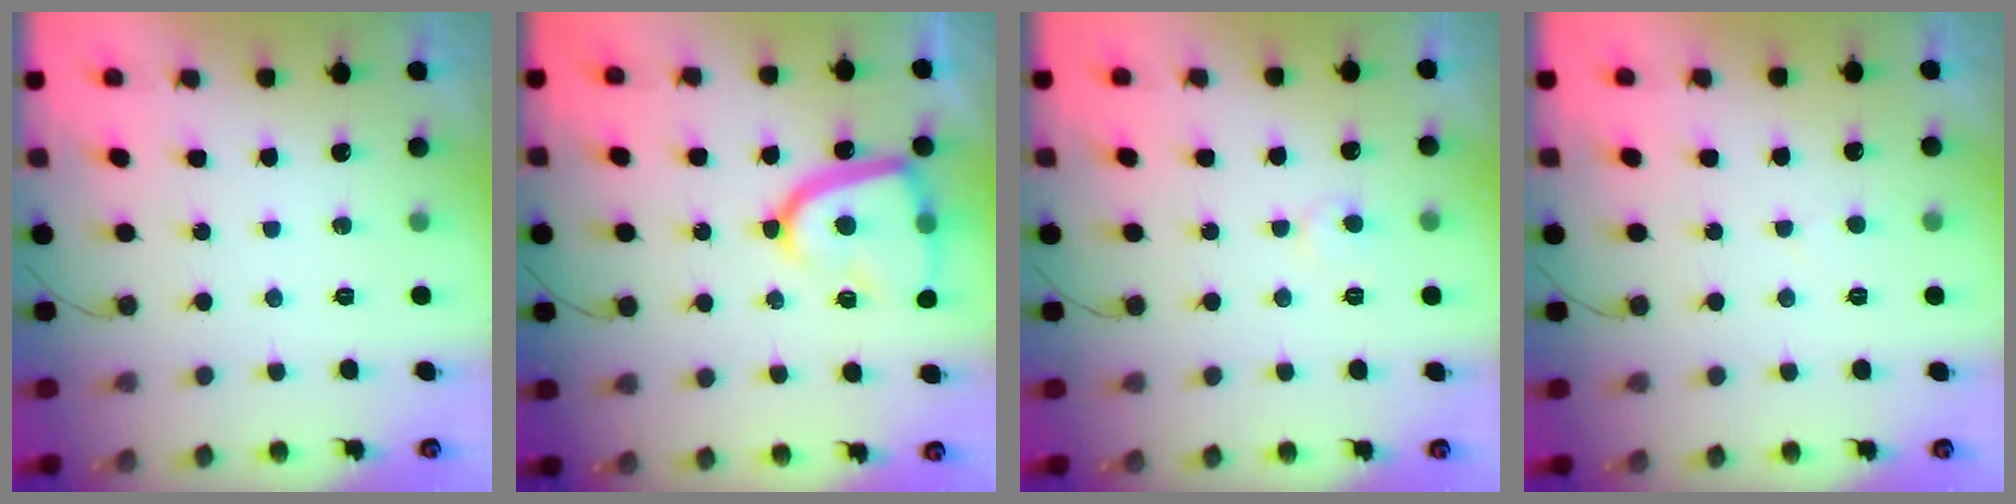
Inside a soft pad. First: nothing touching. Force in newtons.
{"total": 15.9, "press": 15.8, "slide": 1.4}
{"total": 5.1, "press": 5.0, "slide": 0.4}
{"total": 2.7, "press": 2.7, "slide": 0.2}